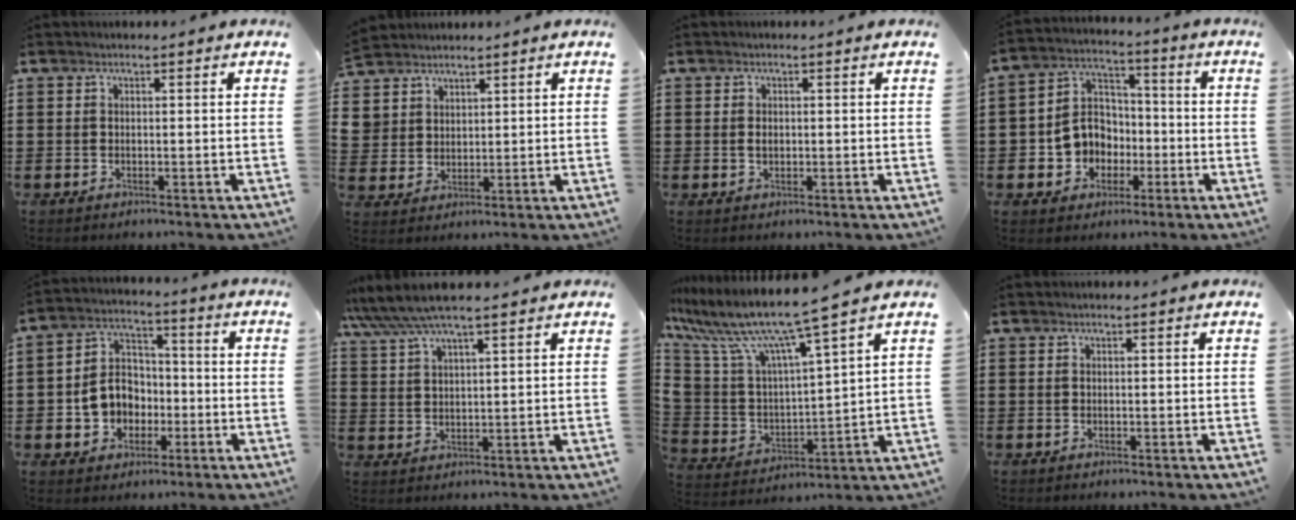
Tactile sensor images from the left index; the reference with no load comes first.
{"total": 4.1, "force": [3.0, 2.8, -0.3], "torque": [-0.015, 0.000, 0.056]}
{"total": 1.3, "force": [0.0, 0.8, 1.1], "torque": [-0.024, 0.004, -0.001]}
{"total": 7.4, "force": [-1.9, 6.8, 2.2], "torque": [-0.081, 0.006, -0.040]}
{"total": 7.6, "force": [-2.0, 6.7, 3.1], "torque": [-0.086, 0.023, -0.038]}
{"total": 6.6, "force": [5.7, 0.9, 3.1], "torque": [-0.076, -0.016, 0.103]}
{"total": 9.2, "force": [7.5, 0.1, 5.4], "torque": [-0.140, -0.054, 0.119]}
{"total": 0.0}